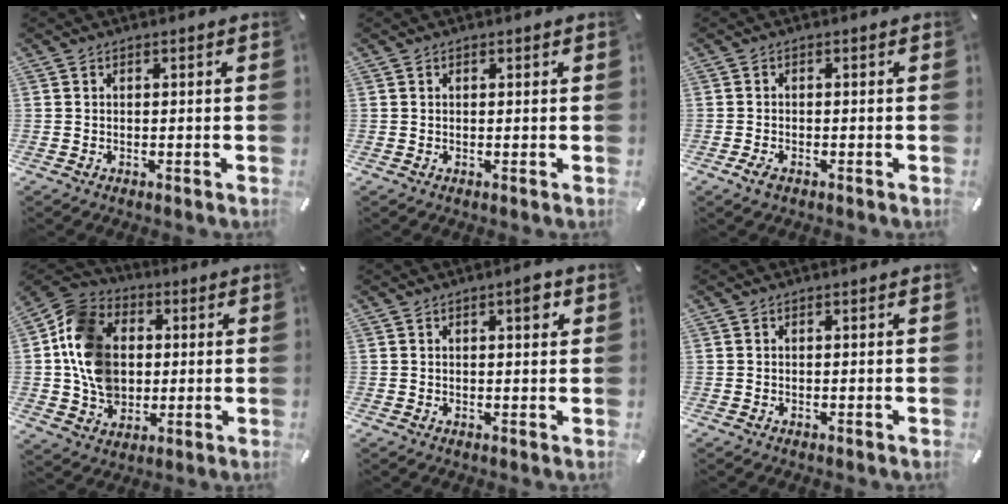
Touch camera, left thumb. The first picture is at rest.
{"total": 0.0}
{"total": 1.8, "force": [-1.1, 0.9, 1.1], "torque": [-0.026, 0.000, -0.023]}
{"total": 14.9, "force": [0.2, 12.6, 8.0], "torque": [-0.183, 0.016, 0.005]}
{"total": 3.2, "force": [1.4, 1.0, 2.7], "torque": [-0.032, -0.002, 0.016]}
{"total": 0.0}